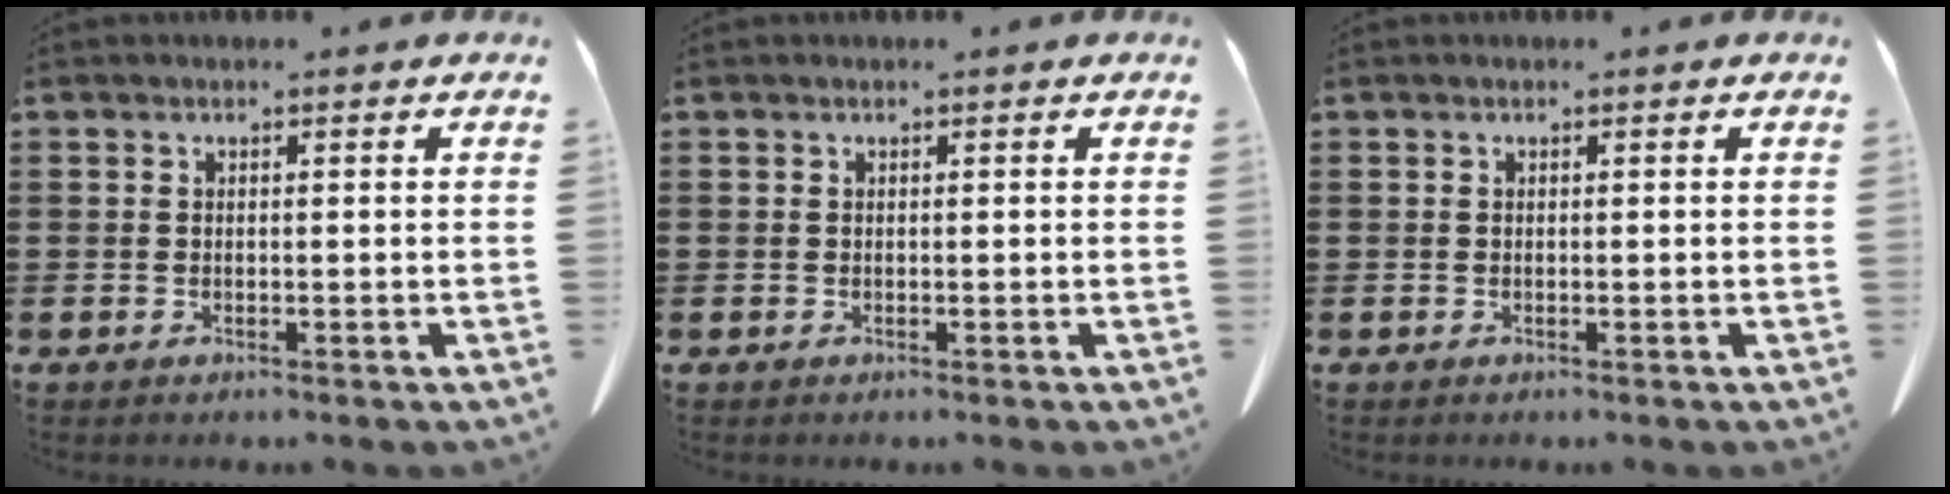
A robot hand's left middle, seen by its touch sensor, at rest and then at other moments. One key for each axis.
{"total": 0.0}
{"total": 0.0}